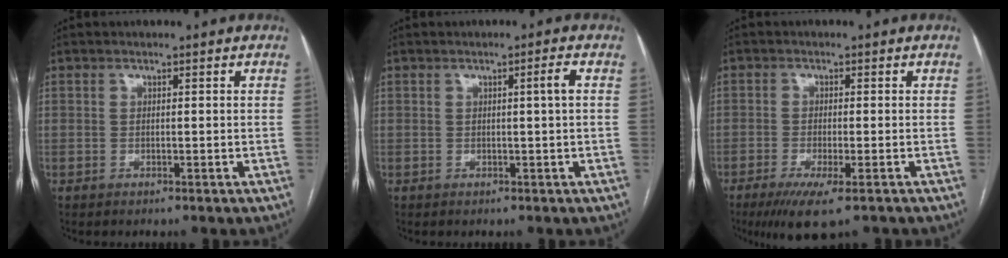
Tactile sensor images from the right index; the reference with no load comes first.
{"total": 1.6, "force": [0.2, -0.5, 1.6], "torque": [-0.024, 0.000, 0.004]}
{"total": 7.2, "force": [-4.8, 1.0, 5.3], "torque": [-0.084, -0.019, -0.073]}